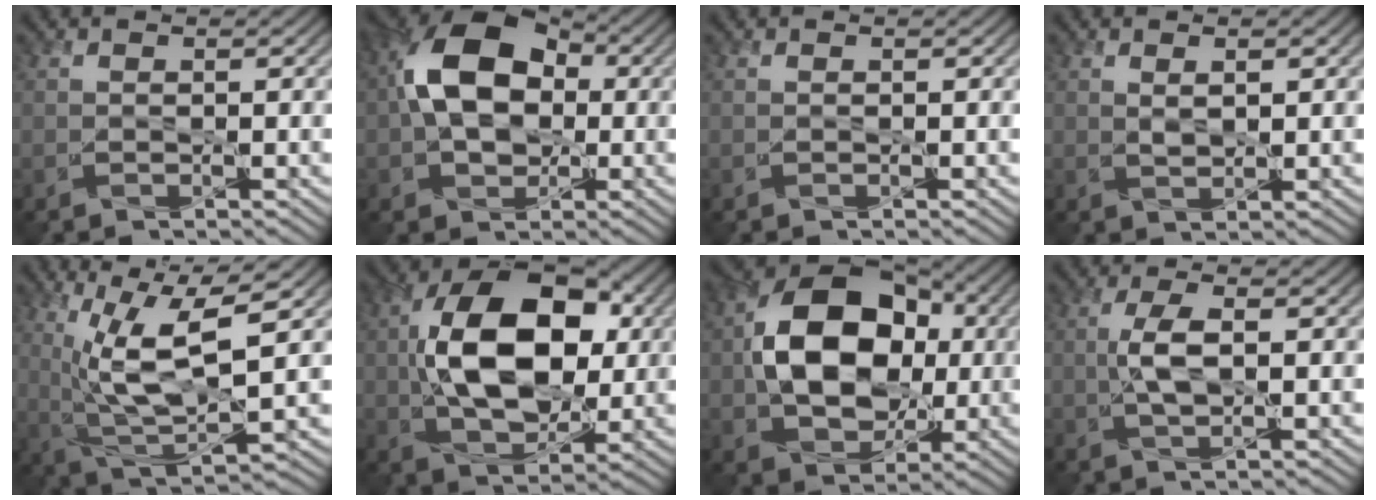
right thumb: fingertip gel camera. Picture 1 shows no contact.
{"total": 12.7, "force": [1.0, 8.9, 9.1], "torque": [-0.175, 0.019, 0.007]}
{"total": 0.0}
{"total": 1.3, "force": [0.8, 0.5, 1.0], "torque": [-0.024, -0.003, 0.019]}
{"total": 11.5, "force": [3.2, 3.6, 10.5], "torque": [-0.213, 0.002, 0.069]}
{"total": 14.5, "force": [1.2, 8.9, 11.3], "torque": [-0.210, 0.016, 0.018]}
{"total": 14.1, "force": [0.8, 10.1, 9.7], "torque": [-0.175, 0.013, 0.014]}
{"total": 3.9, "force": [0.0, 1.4, 3.6], "torque": [-0.086, 0.006, -0.001]}